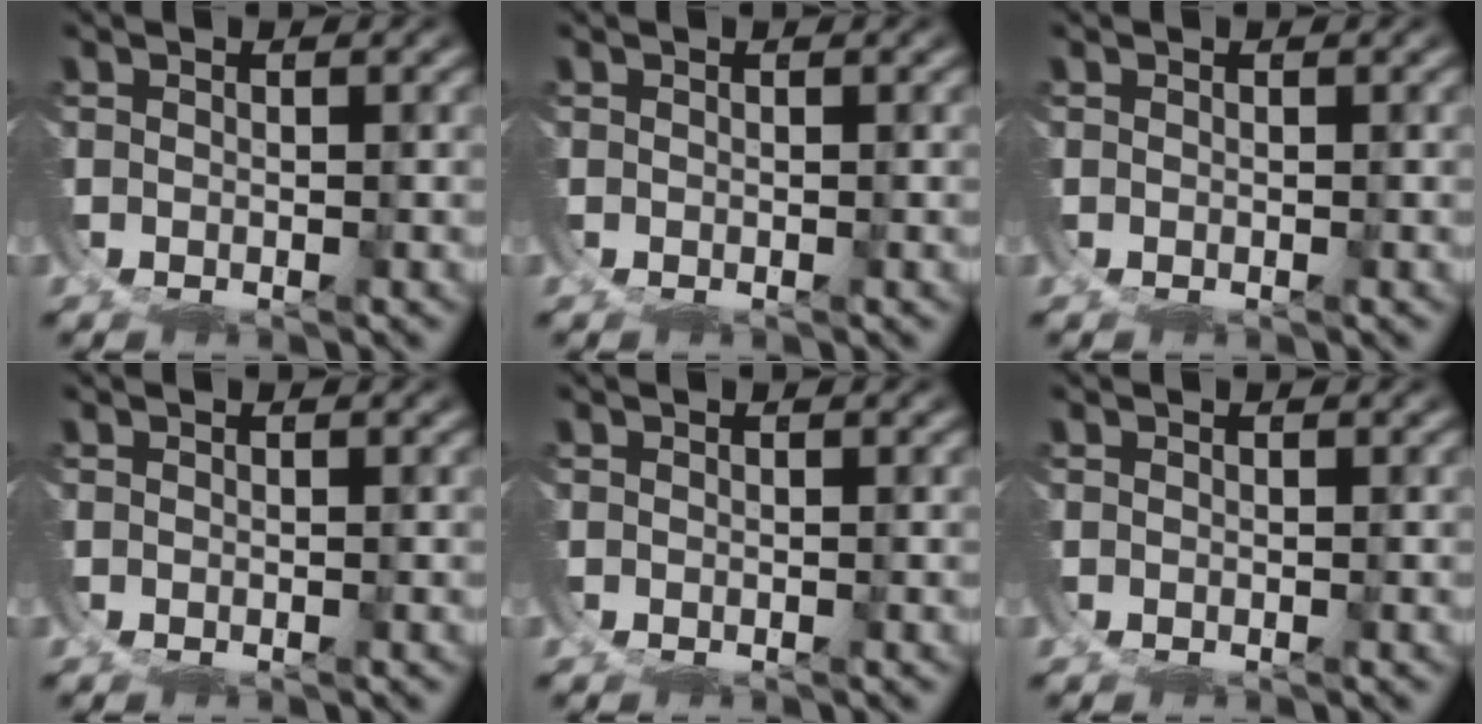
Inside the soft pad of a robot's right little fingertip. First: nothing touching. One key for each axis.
{"total": 0.0}
{"total": 0.0}
{"total": 0.0}
{"total": 0.0}
{"total": 0.0}